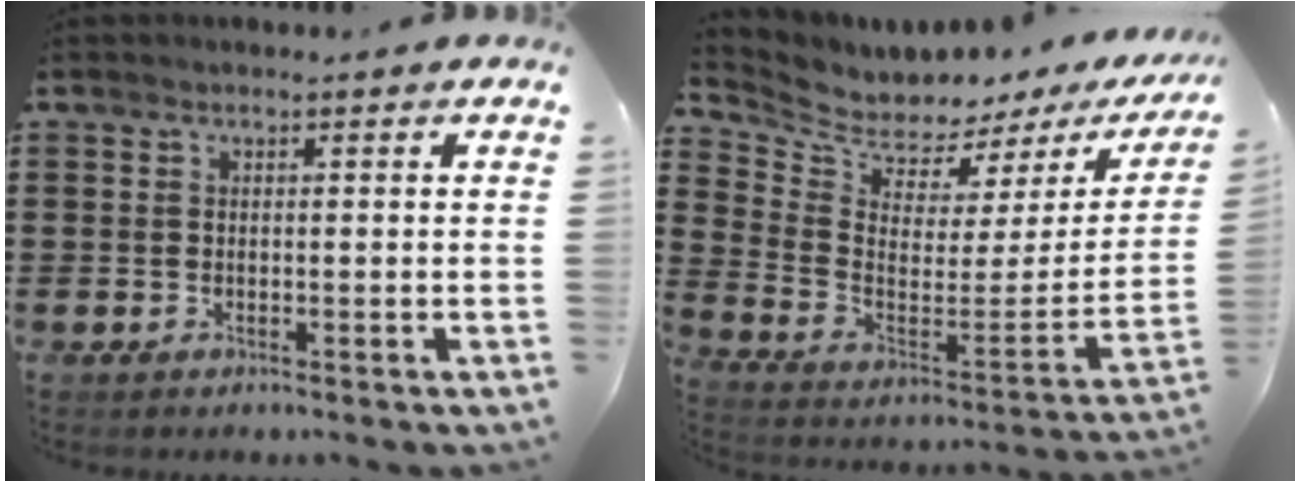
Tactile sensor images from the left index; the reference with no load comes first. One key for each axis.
{"total": 4.4, "fx": 4.3, "fy": 1.0, "fz": -0.5, "tx": -0.029, "ty": -0.051, "tz": 0.073}